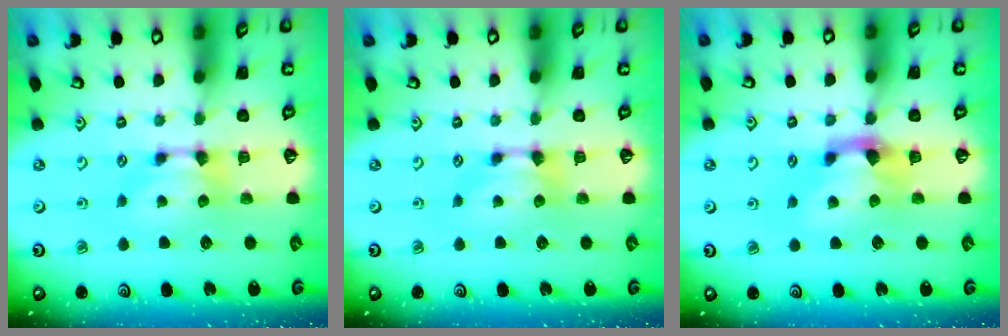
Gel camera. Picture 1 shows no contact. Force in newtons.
{"total": 0.0}
{"total": 2.4, "press": 2.0, "slide": 1.3}